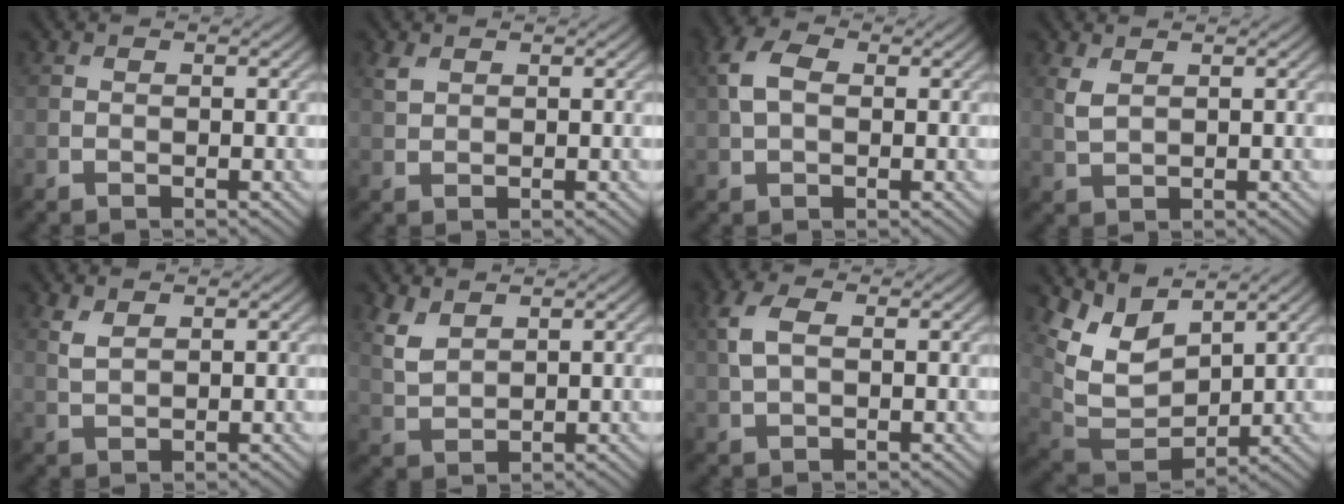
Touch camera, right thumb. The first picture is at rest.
{"total": 1.6, "force": [1.0, 0.9, 0.8], "torque": [-0.024, 0.000, 0.024]}
{"total": 4.7, "force": [0.9, 2.9, 3.5], "torque": [-0.086, 0.010, 0.011]}
{"total": 2.2, "force": [1.2, 0.9, 1.6], "torque": [-0.046, -0.002, 0.029]}
{"total": 2.1, "force": [1.4, 0.9, 1.4], "torque": [-0.039, -0.001, 0.033]}
{"total": 3.8, "force": [2.5, 1.8, 2.1], "torque": [-0.060, 0.000, 0.059]}
{"total": 4.2, "force": [1.0, 2.2, 3.4], "torque": [-0.090, 0.007, 0.017]}
{"total": 8.6, "force": [4.8, 4.6, 5.5], "torque": [-0.137, -0.008, 0.099]}